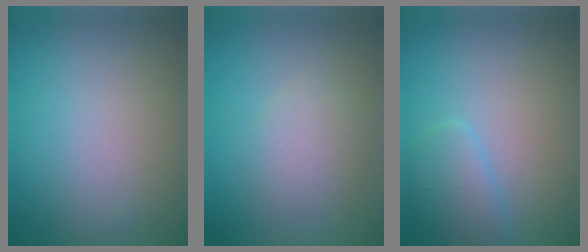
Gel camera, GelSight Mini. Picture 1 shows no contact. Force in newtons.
{"total": 2.3, "press": 2.3, "slide": 0.1}
{"total": 2.6, "press": 2.6, "slide": 0.1}